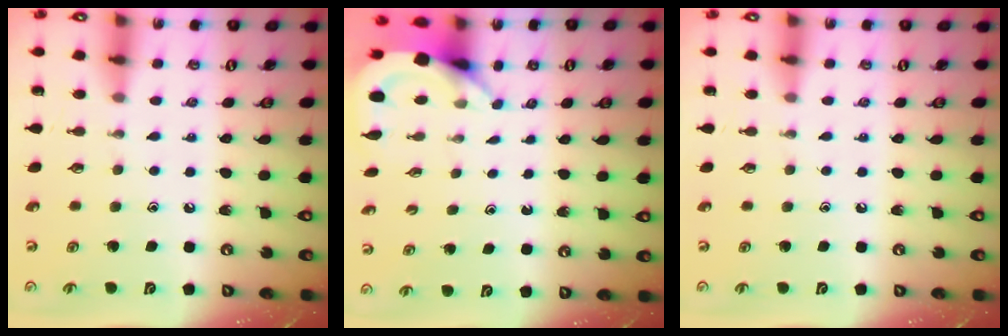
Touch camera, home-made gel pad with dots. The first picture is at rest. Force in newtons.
{"total": 3.9, "press": 3.8, "slide": 0.2}
{"total": 0.0}